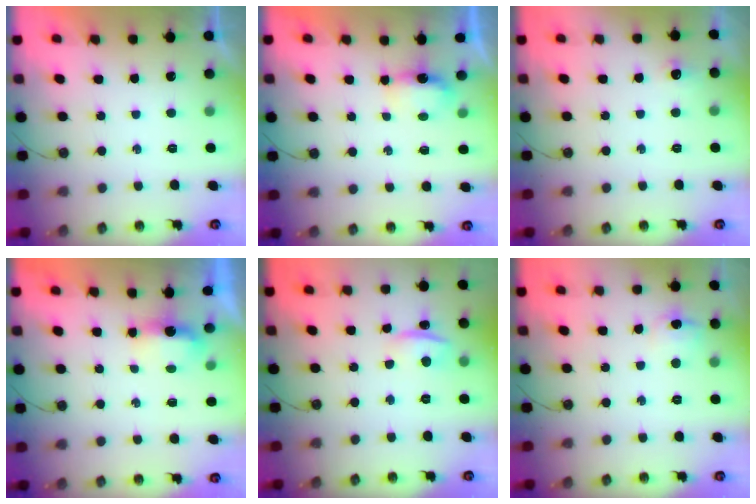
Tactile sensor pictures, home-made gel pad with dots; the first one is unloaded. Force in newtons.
{"total": 11.1, "press": 5.0, "slide": 9.9}
{"total": 5.7, "press": 5.6, "slide": 1.1}
{"total": 3.9, "press": 3.8, "slide": 0.8}
{"total": 2.0, "press": 1.5, "slide": 1.3}
{"total": 6.6, "press": 6.6, "slide": 0.7}